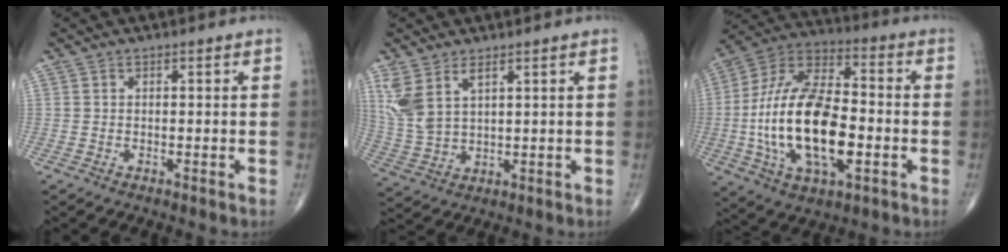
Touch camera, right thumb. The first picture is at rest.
{"total": 8.0, "force": [4.0, 3.6, 5.9], "torque": [-0.136, -0.012, 0.094]}
{"total": 23.5, "force": [-3.6, 11.5, 20.2], "torque": [-0.388, 0.022, -0.062]}